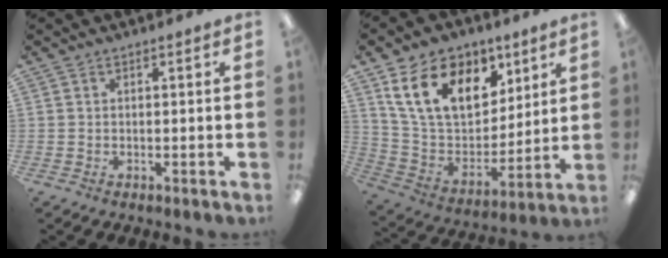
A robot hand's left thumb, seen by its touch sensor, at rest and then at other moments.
{"total": 18.7, "force": [9.8, 11.8, 10.7], "torque": [-0.204, -0.018, 0.183]}